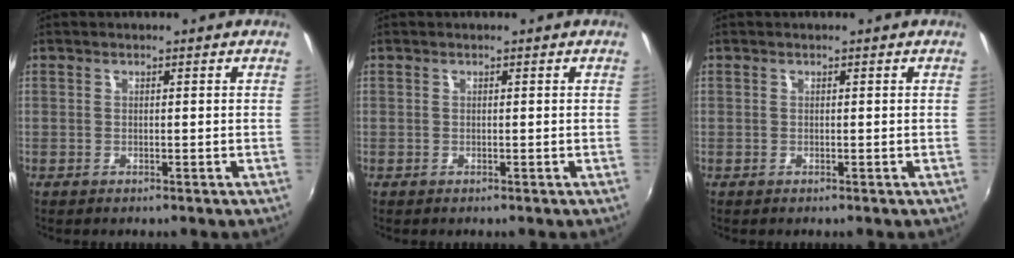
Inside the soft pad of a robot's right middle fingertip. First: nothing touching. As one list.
[{"total": 0.0}, {"total": 0.0}]